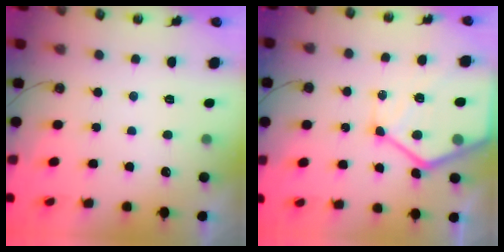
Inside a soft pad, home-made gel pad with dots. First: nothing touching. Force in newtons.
{"total": 18.1, "press": 18.0, "slide": 1.6}